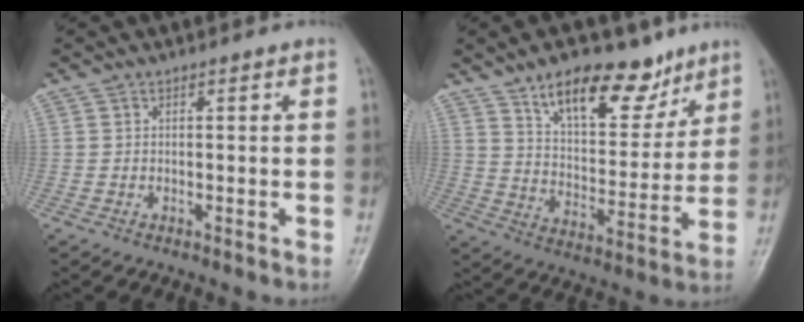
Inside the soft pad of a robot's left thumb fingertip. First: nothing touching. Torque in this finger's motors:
{"motor_torque": [0.18, 0.23, 0.13, -0.33, 0.13]}